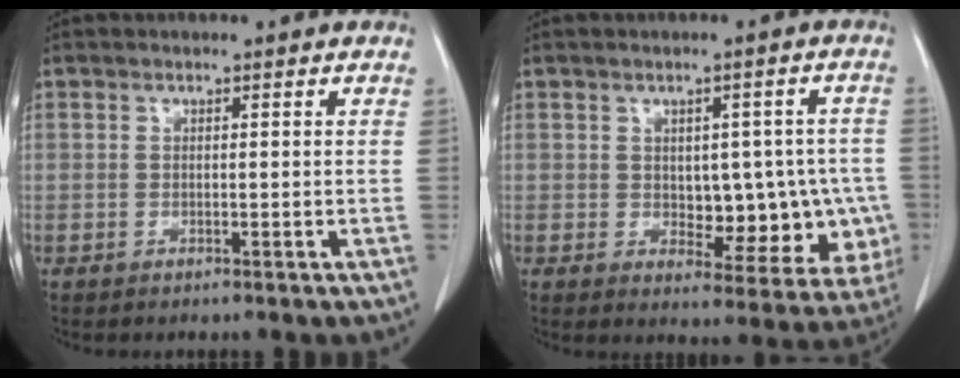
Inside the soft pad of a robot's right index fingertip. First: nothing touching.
{"total": 11.0, "force": [-1.1, 6.1, 9.1], "torque": [-0.094, 0.018, 0.006]}